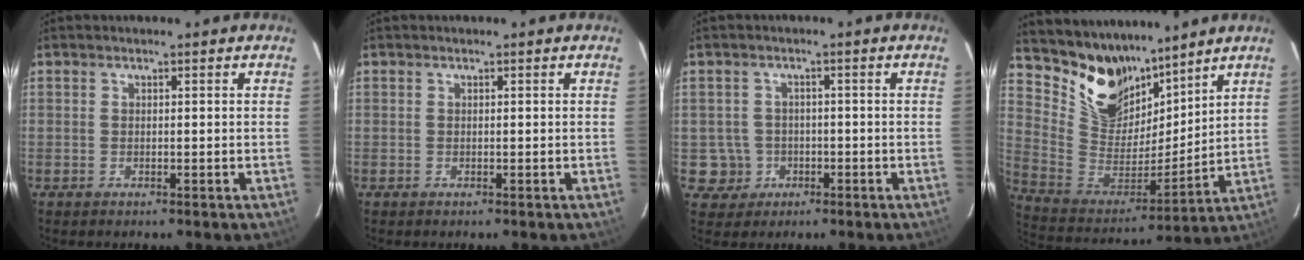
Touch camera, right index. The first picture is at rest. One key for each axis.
{"total": 0.0}
{"total": 4.8, "fx": -1.2, "fy": 4.6, "fz": 0.1, "tx": -0.009, "ty": 0.022, "tz": -0.013}
{"total": 16.7, "fx": 13.1, "fy": 8.7, "fz": 5.8, "tx": -0.145, "ty": -0.005, "tz": 0.261}